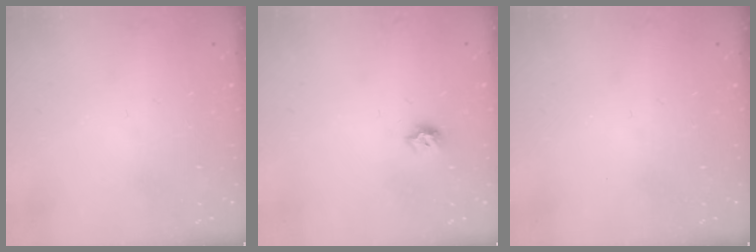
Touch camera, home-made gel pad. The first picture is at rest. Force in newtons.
{"total": 6.3, "press": 6.3, "slide": 0.2}
{"total": 0.0}